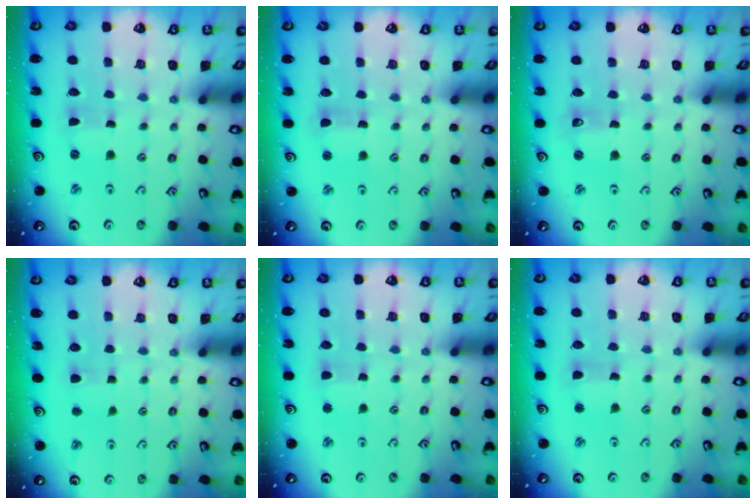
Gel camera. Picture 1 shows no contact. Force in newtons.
{"total": 1.4, "press": 1.4, "slide": 0.2}
{"total": 1.0, "press": 1.0, "slide": 0.2}
{"total": 4.2, "press": 4.2, "slide": 0.7}
{"total": 2.1, "press": 2.1, "slide": 0.2}
{"total": 2.8, "press": 2.8, "slide": 0.2}